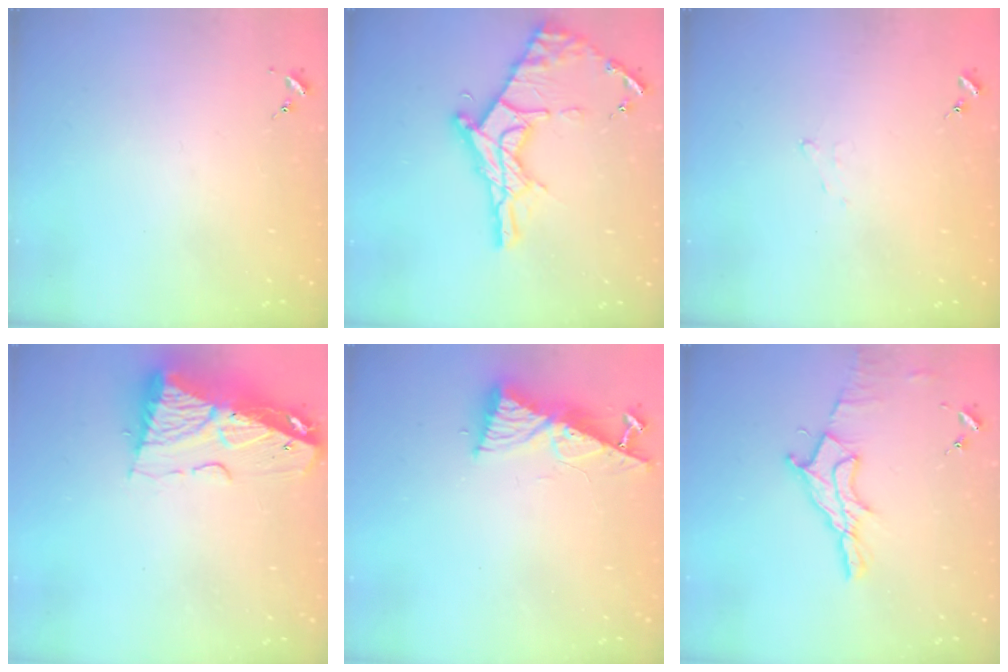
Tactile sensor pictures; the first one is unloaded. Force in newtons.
{"total": 20.3, "press": 20.2, "slide": 1.5}
{"total": 4.4, "press": 4.3, "slide": 0.6}
{"total": 13.4, "press": 13.3, "slide": 1.5}
{"total": 10.3, "press": 10.3, "slide": 1.0}
{"total": 12.1, "press": 12.0, "slide": 1.0}